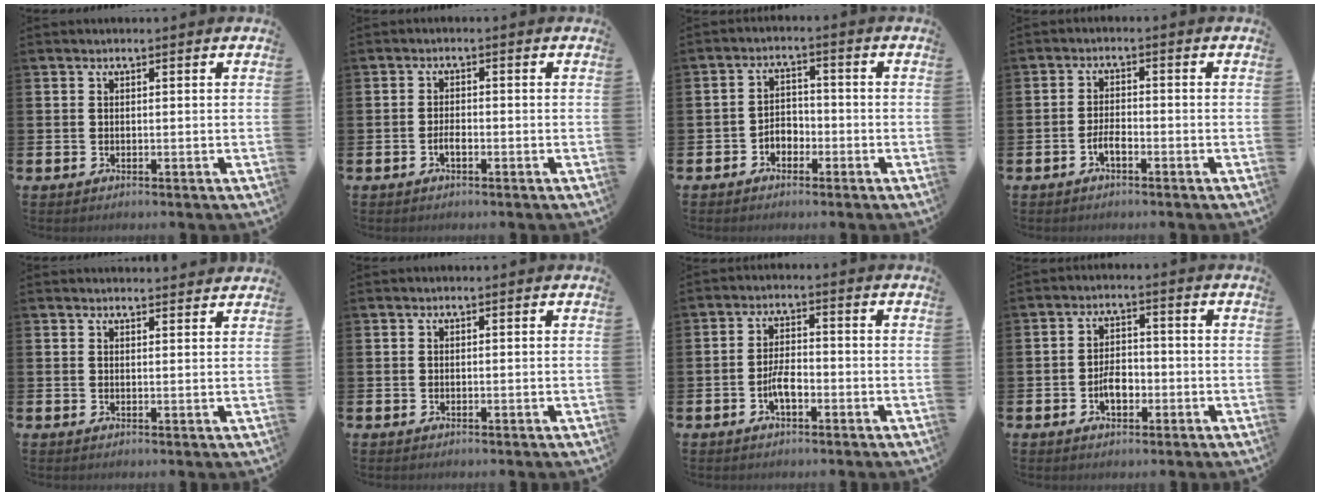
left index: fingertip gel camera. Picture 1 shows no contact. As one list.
[{"total": 1.6, "force": [-0.7, 0.7, 1.3], "torque": [-0.020, -0.002, -0.014]}, {"total": 2.7, "force": [-1.8, 1.9, 0.8], "torque": [-0.024, 0.010, -0.040]}, {"total": 2.3, "force": [-1.1, 0.9, 1.8], "torque": [-0.030, 0.002, -0.023]}, {"total": 1.9, "force": [1.9, 0.1, -0.1], "torque": [0.013, -0.015, 0.032]}, {"total": 0.0}, {"total": 3.5, "force": [-1.4, 1.5, 2.9], "torque": [-0.046, 0.005, -0.027]}, {"total": 3.8, "force": [-1.2, 2.3, 2.8], "torque": [-0.038, 0.001, -0.026]}]